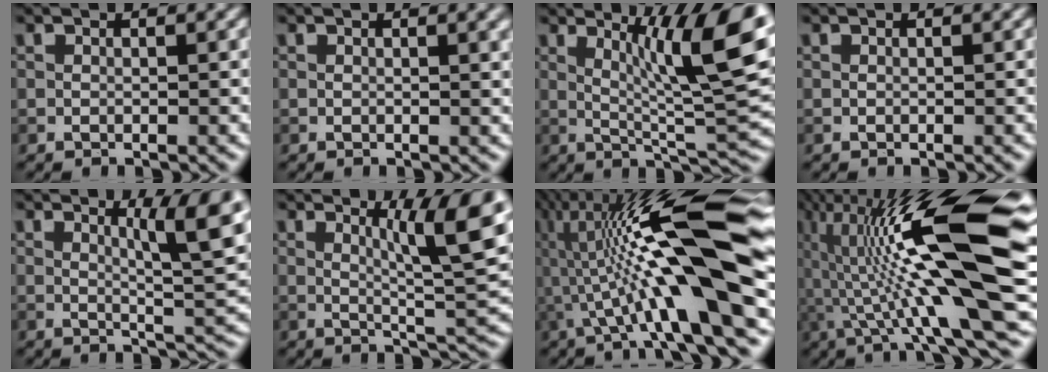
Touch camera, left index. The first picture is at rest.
{"total": 1.9, "force": [0.8, 0.7, 1.6], "torque": [-0.008, 0.005, 0.006]}
{"total": 9.8, "force": [2.8, 1.7, 9.2], "torque": [-0.131, 0.002, 0.052]}
{"total": 0.0}
{"total": 6.5, "force": [2.0, 1.1, 6.1], "torque": [-0.080, -0.004, 0.036]}
{"total": 7.5, "force": [2.3, 1.3, 7.1], "torque": [-0.094, -0.001, 0.044]}
{"total": 13.5, "force": [-0.5, 2.3, 13.3], "torque": [-0.230, 0.024, -0.003]}
{"total": 15.7, "force": [0.3, 2.9, 15.5], "torque": [-0.257, 0.027, 0.006]}